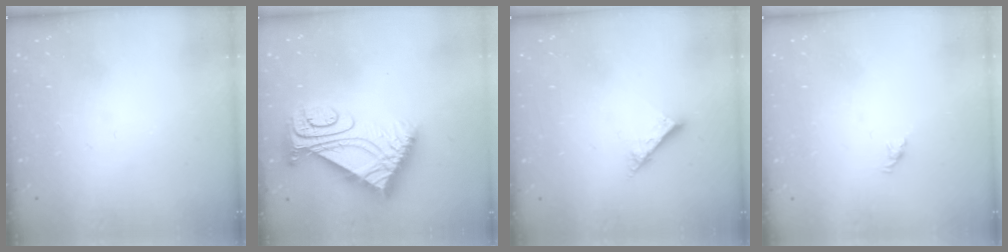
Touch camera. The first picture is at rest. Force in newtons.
{"total": 12.1, "press": 12.0, "slide": 1.1}
{"total": 3.1, "press": 3.1, "slide": 0.3}
{"total": 1.1, "press": 1.0, "slide": 0.5}